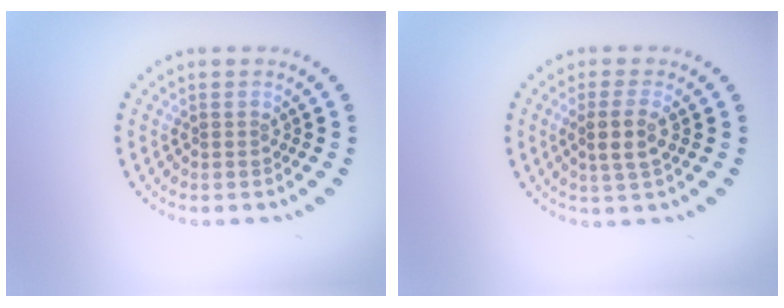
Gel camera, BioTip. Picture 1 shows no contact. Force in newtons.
{"total": 2.6, "press": 2.3, "slide": 1.3}